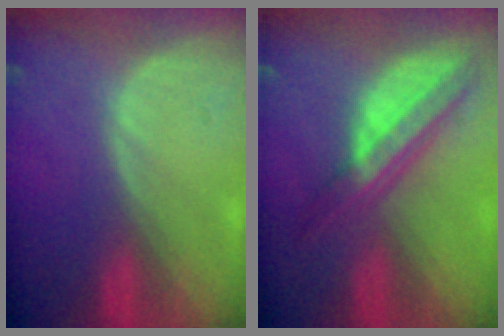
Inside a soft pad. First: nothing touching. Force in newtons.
{"total": 8.0, "press": 6.8, "slide": 4.3}